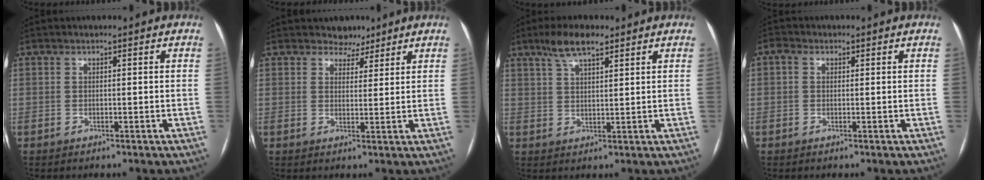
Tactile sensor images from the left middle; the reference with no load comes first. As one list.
[{"total": 3.5, "force": [2.9, 2.0, 0.2], "torque": [0.006, 0.000, 0.041]}, {"total": 6.0, "force": [4.2, 1.5, 3.9], "torque": [-0.081, 0.013, 0.078]}, {"total": 1.1, "force": [0.2, 0.9, 0.5], "torque": [-0.015, 0.011, 0.002]}]